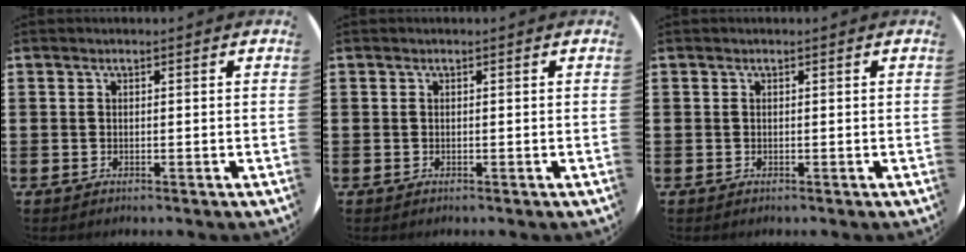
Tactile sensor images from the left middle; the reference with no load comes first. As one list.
[{"total": 0.0}, {"total": 0.0}]